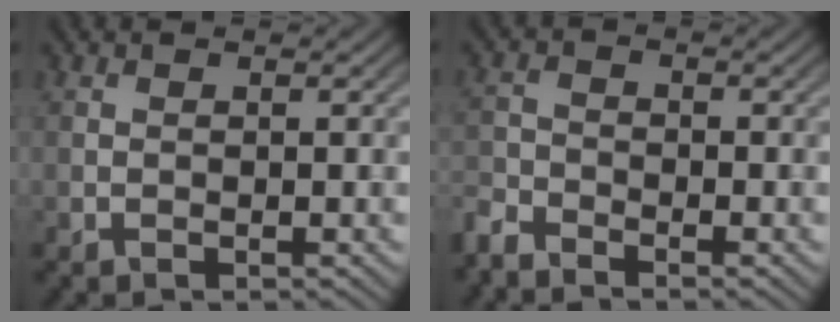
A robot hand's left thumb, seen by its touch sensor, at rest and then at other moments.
{"total": 3.2, "force": [-3.0, 0.7, 0.8], "torque": [-0.021, -0.008, -0.076]}